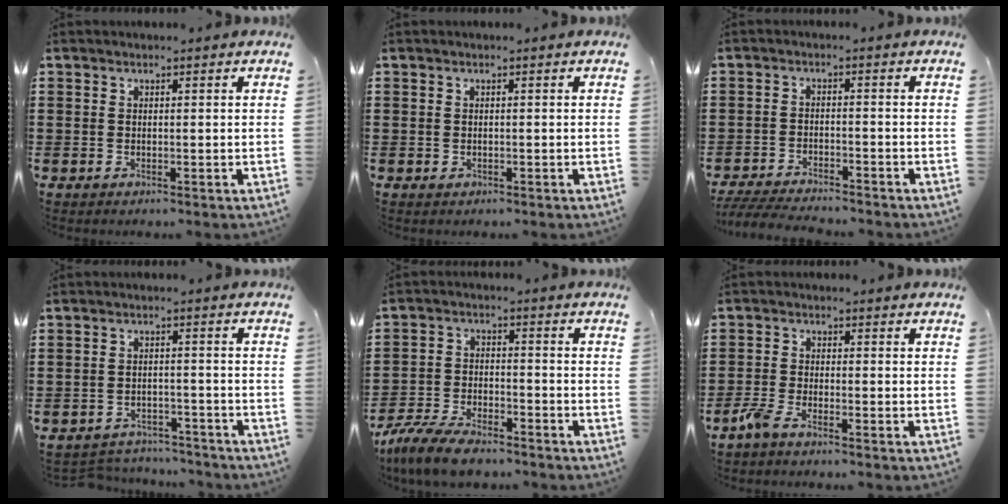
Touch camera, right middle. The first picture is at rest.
{"total": 0.5, "force": [0.4, -0.3, 0.0], "torque": [0.004, 0.001, 0.008]}
{"total": 3.6, "force": [-3.5, -0.3, 0.8], "torque": [-0.021, -0.008, -0.074]}
{"total": 2.8, "force": [-2.8, 0.0, -0.2], "torque": [0.001, 0.001, -0.061]}
{"total": 6.6, "force": [-5.9, 1.2, 2.9], "torque": [-0.063, 0.004, -0.114]}
{"total": 2.8, "force": [-2.1, 0.5, 1.7], "torque": [-0.059, -0.006, -0.049]}